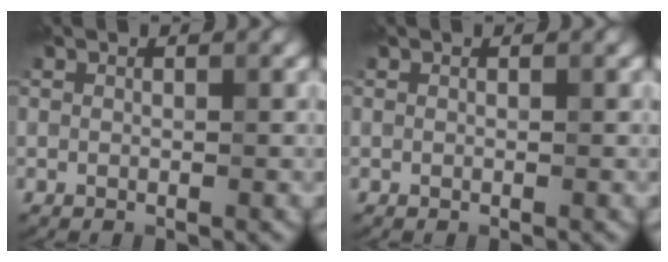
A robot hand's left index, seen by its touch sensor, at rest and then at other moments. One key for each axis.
{"total": 0.0}